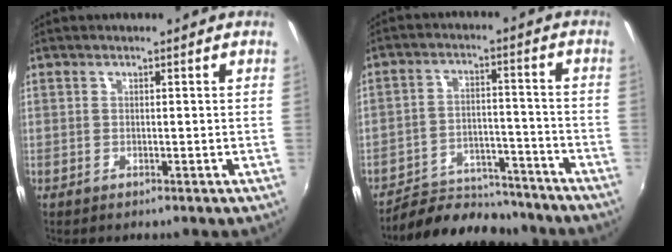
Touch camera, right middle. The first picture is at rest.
{"total": 13.5, "force": [-12.1, 4.5, 3.9], "torque": [-0.088, 0.012, -0.174]}